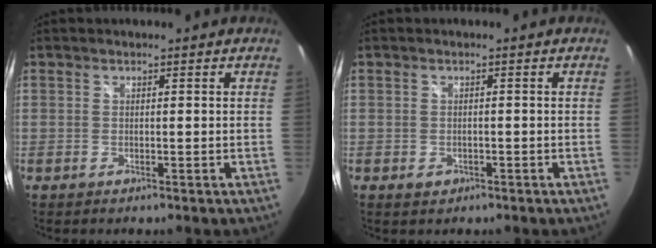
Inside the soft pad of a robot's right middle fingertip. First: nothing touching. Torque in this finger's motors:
{"motor_torque": [0.07, -0.21, 0.12, 0.00]}